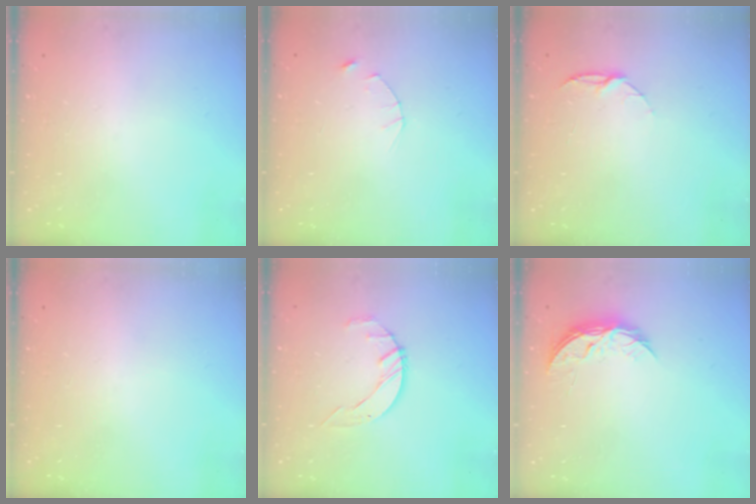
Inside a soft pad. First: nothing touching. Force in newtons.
{"total": 2.5, "press": 2.4, "slide": 0.3}
{"total": 4.9, "press": 4.8, "slide": 0.6}
{"total": 0.0}
{"total": 3.4, "press": 3.3, "slide": 0.5}
{"total": 5.4, "press": 5.4, "slide": 0.5}